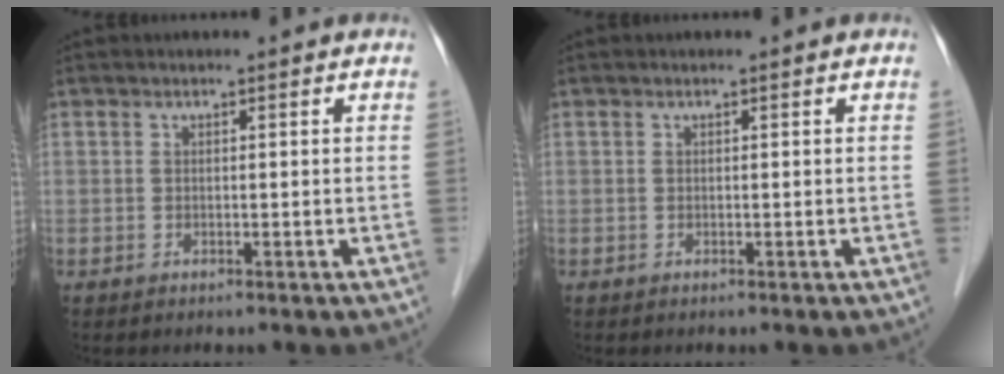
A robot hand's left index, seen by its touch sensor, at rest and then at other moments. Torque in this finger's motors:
{"motor_torque": [0.00, 0.00, -0.01, 0.00]}